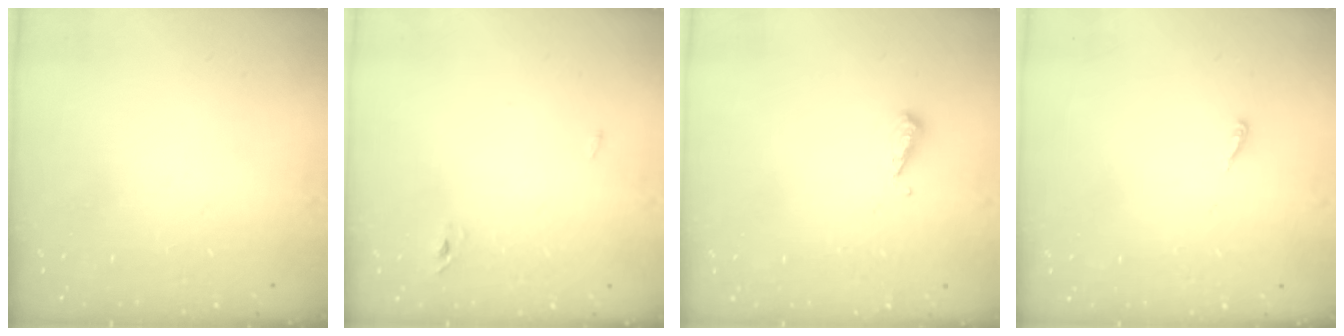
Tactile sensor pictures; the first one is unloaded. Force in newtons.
{"total": 2.4, "press": 2.2, "slide": 1.0}
{"total": 3.8, "press": 3.7, "slide": 0.3}
{"total": 3.2, "press": 3.2, "slide": 0.2}